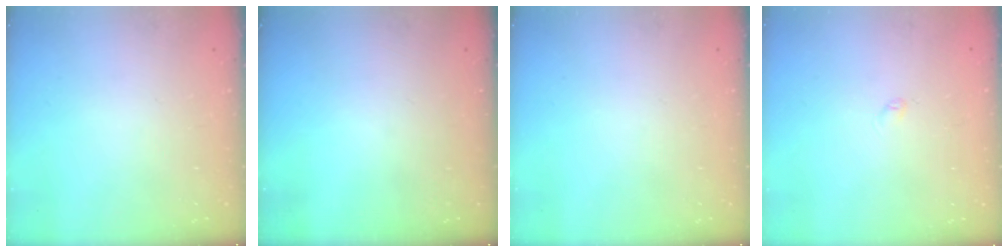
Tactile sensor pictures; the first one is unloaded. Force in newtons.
{"total": 0.0}
{"total": 0.0}
{"total": 2.4, "press": 2.3, "slide": 0.4}